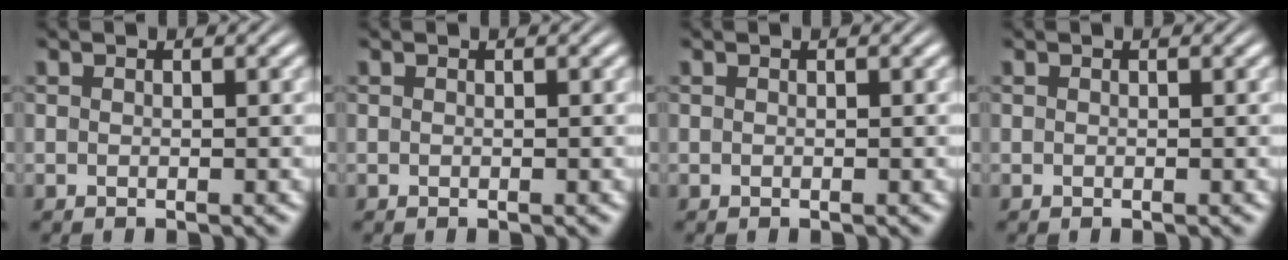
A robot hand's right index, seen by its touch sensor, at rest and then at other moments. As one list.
[{"total": 0.0}, {"total": 0.0}, {"total": 0.0}]